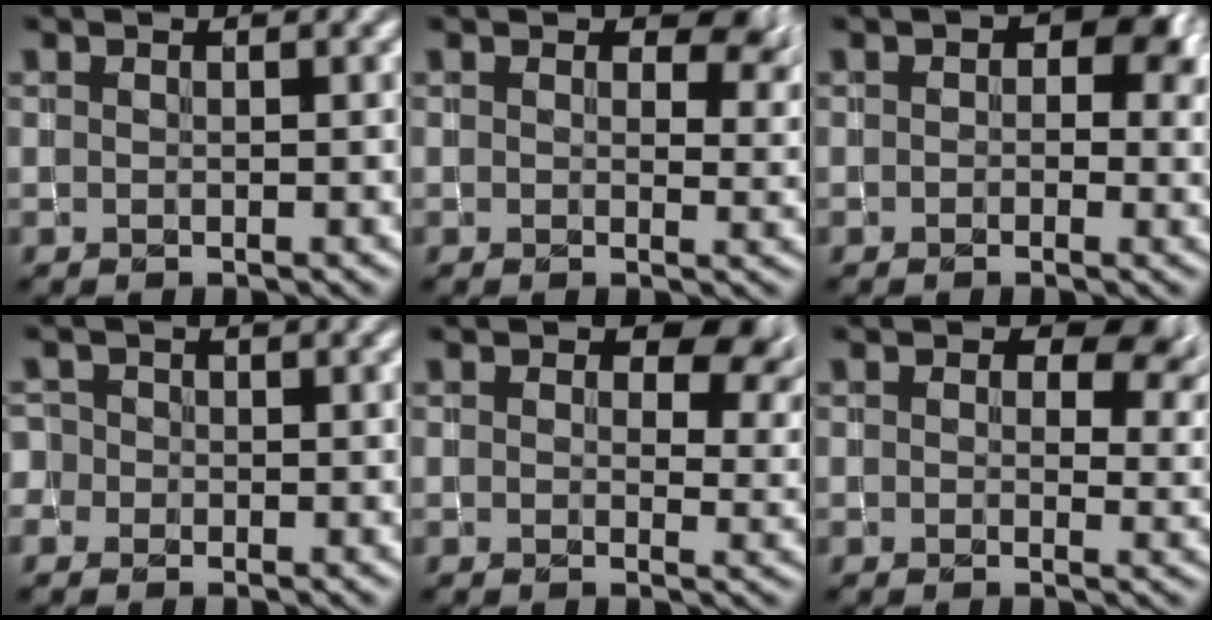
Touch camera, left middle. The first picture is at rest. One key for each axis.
{"total": 4.0, "fx": 2.0, "fy": 2.4, "fz": 2.5, "tx": -0.034, "ty": -0.002, "tz": 0.028}
{"total": 4.9, "fx": 1.2, "fy": 3.4, "fz": 3.4, "tx": -0.029, "ty": 0.001, "tz": 0.012}
{"total": 1.5, "fx": -0.3, "fy": 1.5, "fz": 0.1, "tx": 0.009, "ty": 0.011, "tz": -0.016}
{"total": 5.0, "fx": 2.1, "fy": 3.0, "fz": 3.4, "tx": -0.045, "ty": -0.003, "tz": 0.028}
{"total": 5.6, "fx": 2.1, "fy": 3.7, "fz": 3.7, "tx": -0.048, "ty": -0.006, "tz": 0.029}